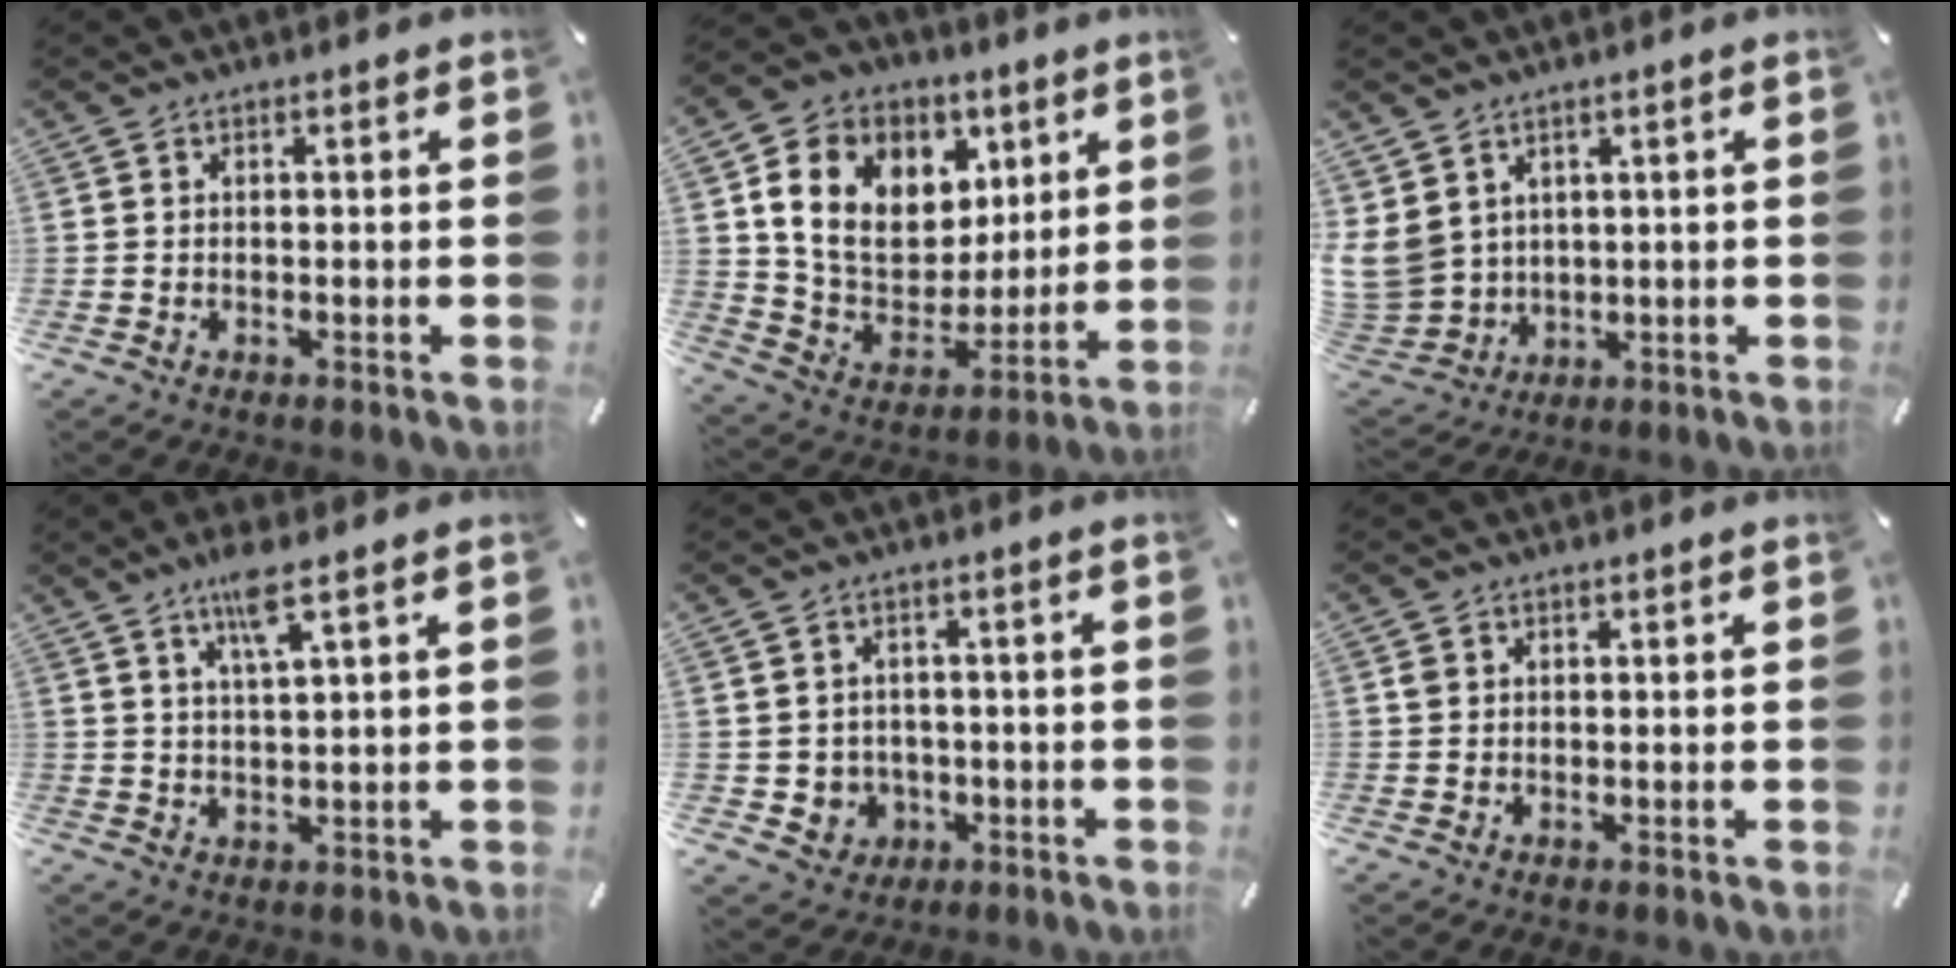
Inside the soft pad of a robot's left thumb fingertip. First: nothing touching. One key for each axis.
{"total": 16.6, "fx": 6.6, "fy": 13.2, "fz": 7.7, "tx": -0.127, "ty": -0.026, "tz": 0.130}
{"total": 9.0, "fx": 3.6, "fy": 8.0, "fz": 2.2, "tx": -0.093, "ty": -0.028, "tz": 0.073}
{"total": 6.4, "fx": 3.9, "fy": 0.6, "fz": 5.0, "tx": -0.100, "ty": 0.000, "tz": 0.064}
{"total": 5.2, "fx": -0.3, "fy": 5.2, "fz": 0.8, "tx": -0.014, "ty": -0.003, "tz": -0.006}
{"total": 1.2, "fx": 0.4, "fy": 1.1, "fz": 0.3, "tx": 0.002, "ty": 0.002, "tz": 0.005}